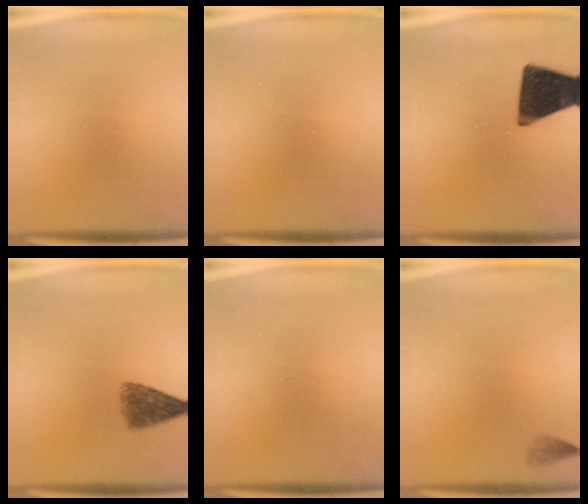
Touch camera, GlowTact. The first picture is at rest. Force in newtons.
{"total": 0.0}
{"total": 17.1}
{"total": 5.1}
{"total": 0.0}
{"total": 1.4}